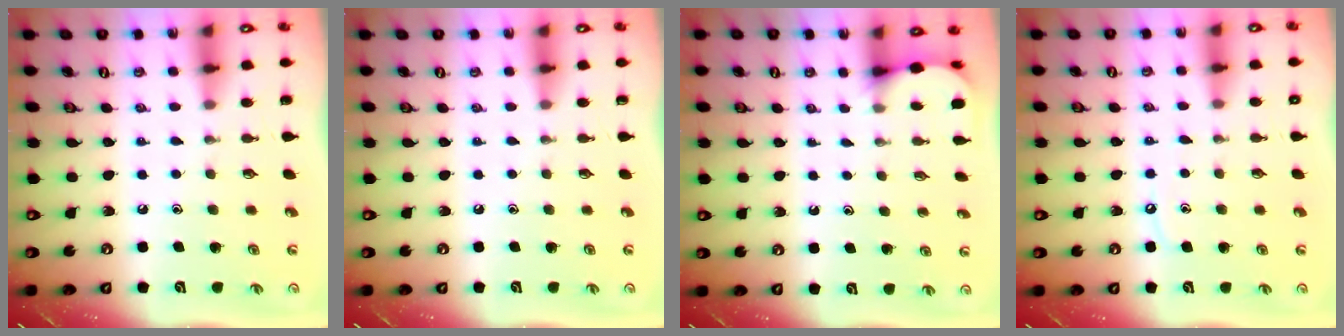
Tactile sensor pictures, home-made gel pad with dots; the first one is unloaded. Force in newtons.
{"total": 0.0}
{"total": 1.3, "press": 1.3, "slide": 0.1}
{"total": 5.8, "press": 5.8, "slide": 0.8}